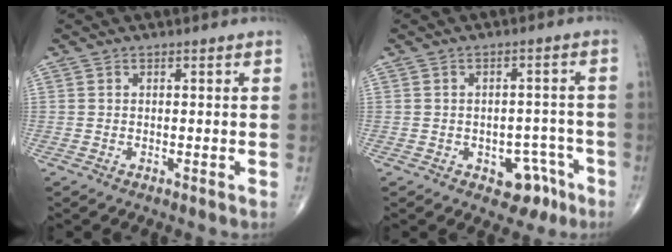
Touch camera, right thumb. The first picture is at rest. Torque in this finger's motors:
{"motor_torque": [1.78, 1.78, 0.16, -0.36, 0.07]}